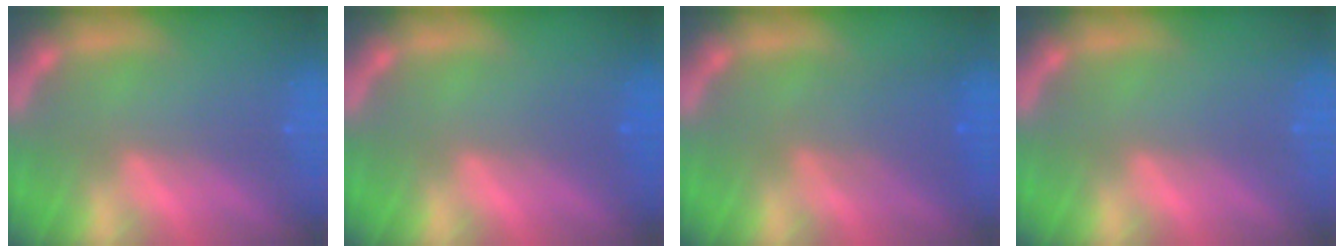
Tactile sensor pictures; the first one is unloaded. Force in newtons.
{"total": 0.9}
{"total": 3.4}
{"total": 0.0}